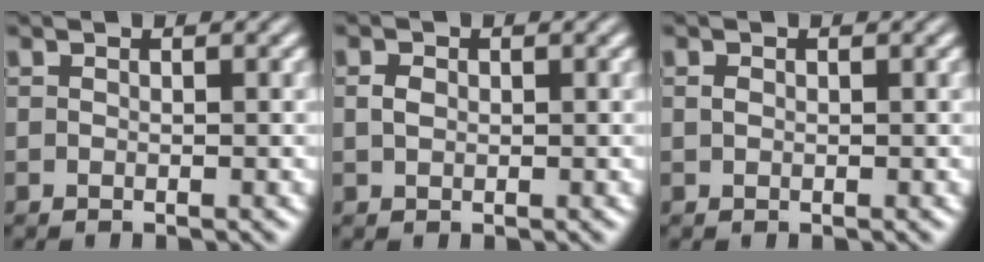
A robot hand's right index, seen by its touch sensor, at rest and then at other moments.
{"total": 0.7, "force": [0.1, -0.6, 0.3], "torque": [0.000, -0.007, 0.011]}
{"total": 0.9, "force": [0.0, -0.9, 0.0], "torque": [0.003, -0.006, 0.008]}